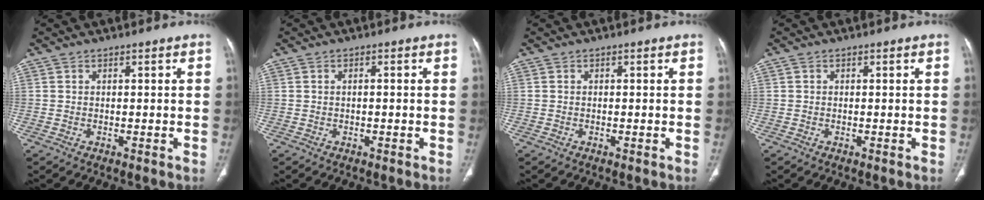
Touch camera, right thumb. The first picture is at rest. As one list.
[{"total": 0.6, "force": [-0.1, 0.1, 0.6], "torque": [-0.014, 0.000, -0.002]}, {"total": 0.0}, {"total": 0.0}]